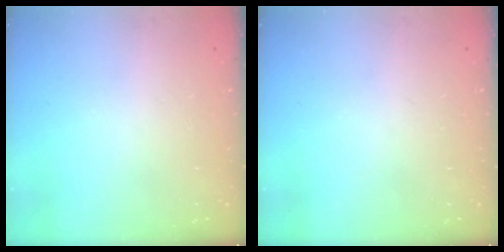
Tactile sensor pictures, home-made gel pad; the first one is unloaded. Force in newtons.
{"total": 0.0}